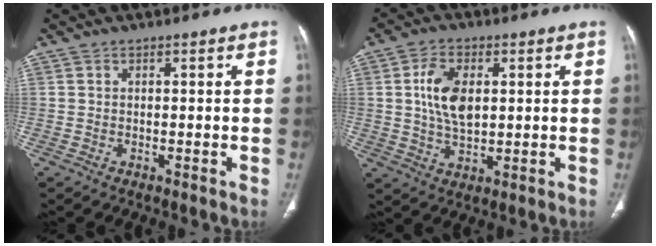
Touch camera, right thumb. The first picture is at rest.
{"total": 8.6, "force": [1.6, 5.1, 6.8], "torque": [-0.122, -0.004, 0.033]}